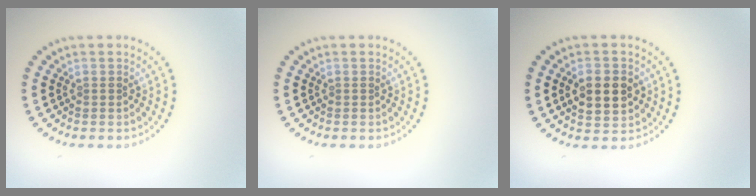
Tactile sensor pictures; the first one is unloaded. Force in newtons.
{"total": 0.0}
{"total": 4.3, "press": 4.3, "slide": 0.1}